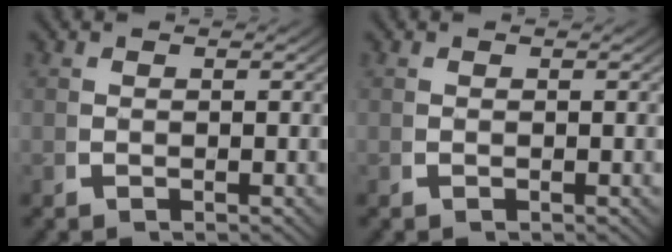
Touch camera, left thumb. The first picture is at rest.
{"total": 0.0}